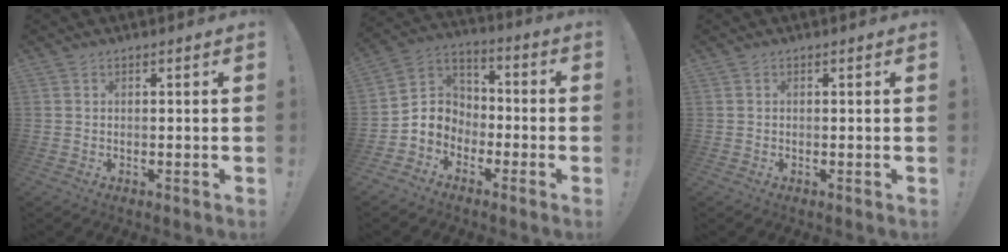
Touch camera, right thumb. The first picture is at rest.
{"total": 7.8, "force": [-4.4, 6.3, 1.2], "torque": [-0.029, 0.020, -0.076]}
{"total": 0.0}